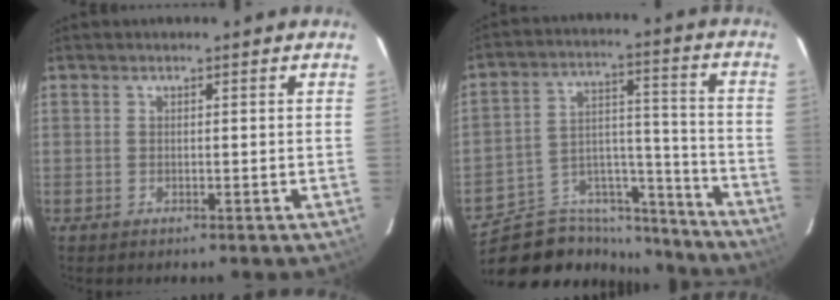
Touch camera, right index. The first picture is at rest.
{"total": 19.7, "force": [-17.0, 8.6, 5.1], "torque": [-0.097, 0.055, -0.249]}